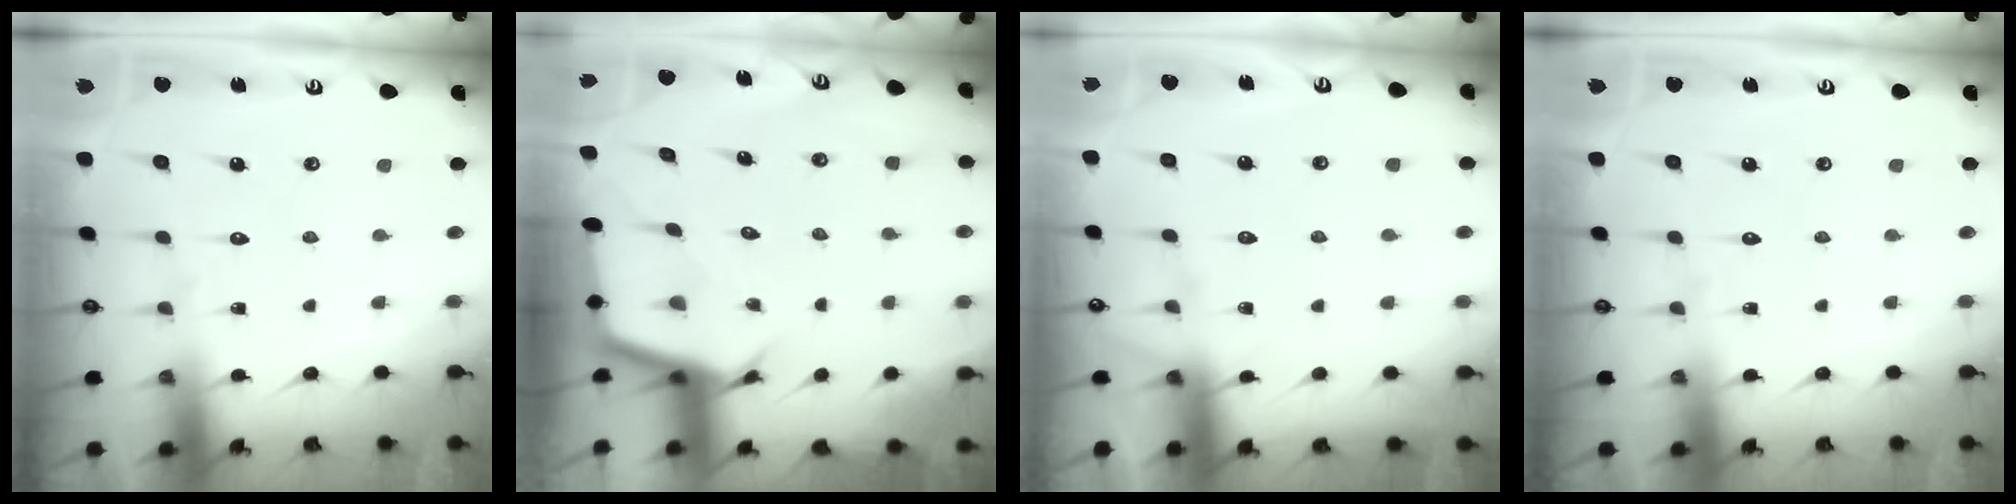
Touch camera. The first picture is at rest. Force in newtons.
{"total": 3.0, "press": 3.0, "slide": 0.0}
{"total": 3.8, "press": 3.7, "slide": 0.6}
{"total": 0.0}